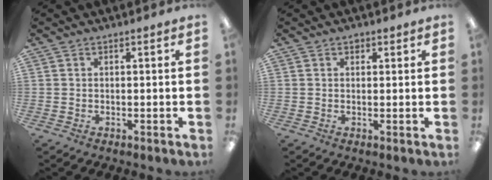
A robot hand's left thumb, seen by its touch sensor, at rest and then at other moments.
{"total": 1.2, "force": [0.8, 0.8, 0.5], "torque": [-0.004, -0.001, 0.014]}